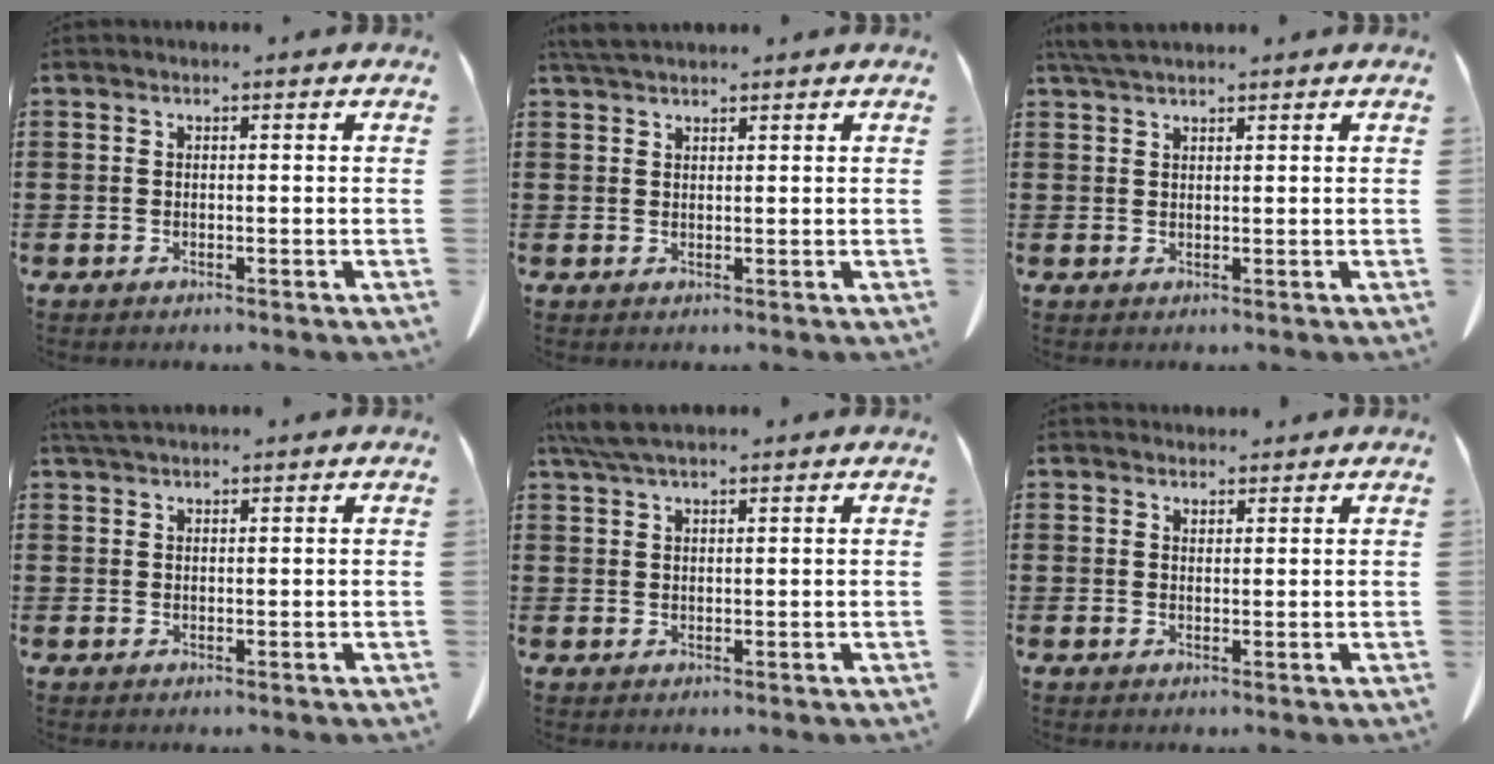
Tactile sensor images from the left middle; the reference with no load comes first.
{"total": 2.5, "force": [2.3, 0.4, 1.0], "torque": [-0.026, -0.001, 0.044]}
{"total": 3.1, "force": [2.5, 0.6, 1.7], "torque": [-0.039, 0.000, 0.049]}
{"total": 2.3, "force": [2.0, 0.4, 0.9], "torque": [-0.025, 0.001, 0.040]}
{"total": 4.4, "force": [3.4, 0.8, 2.6], "torque": [-0.060, -0.002, 0.065]}
{"total": 2.0, "force": [1.9, 0.6, 0.1], "torque": [0.002, -0.003, 0.036]}